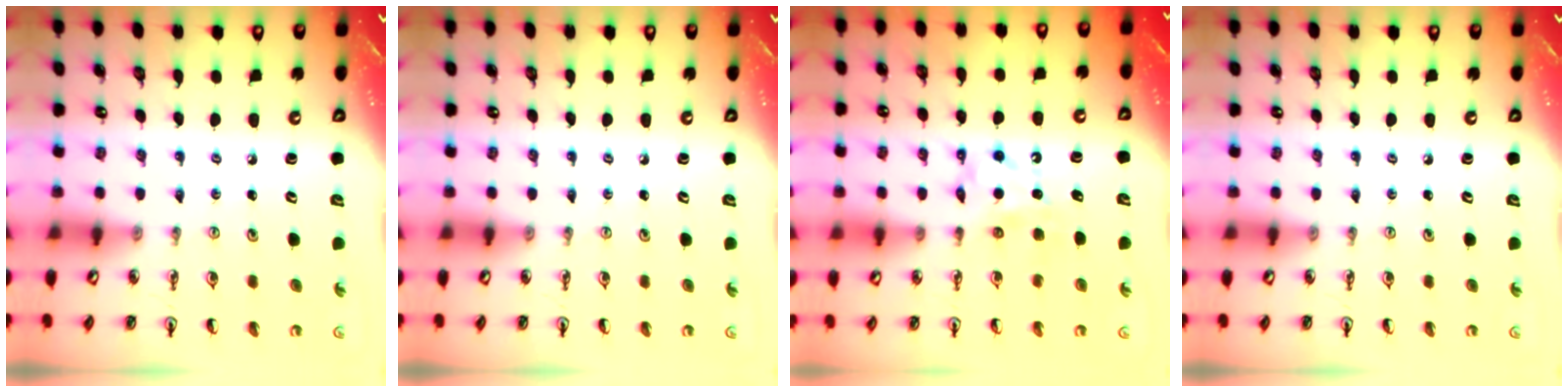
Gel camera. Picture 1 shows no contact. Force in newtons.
{"total": 0.0}
{"total": 6.4, "press": 6.4, "slide": 0.3}
{"total": 0.0}